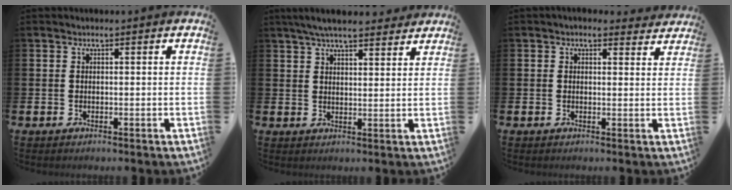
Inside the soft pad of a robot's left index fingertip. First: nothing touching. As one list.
[{"total": 5.6, "force": [5.2, 1.0, 2.0], "torque": [-0.050, -0.012, 0.094]}, {"total": 1.9, "force": [1.7, 0.8, 0.3], "torque": [-0.001, -0.005, 0.028]}]